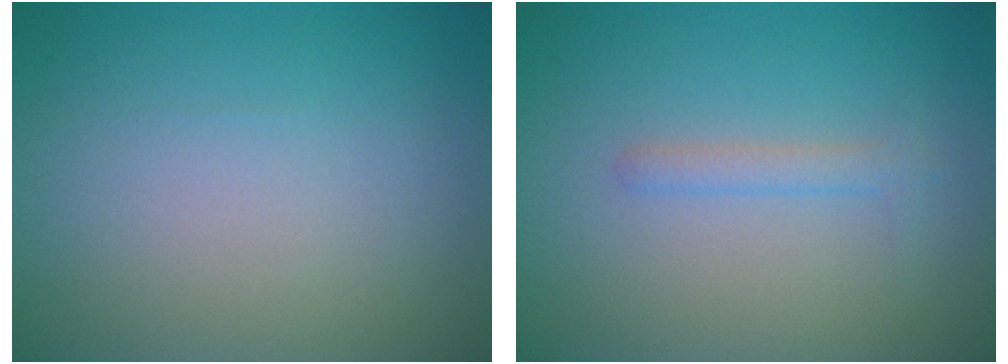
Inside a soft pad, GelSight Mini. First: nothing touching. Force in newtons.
{"total": 1.3, "press": 1.3, "slide": 0.1}